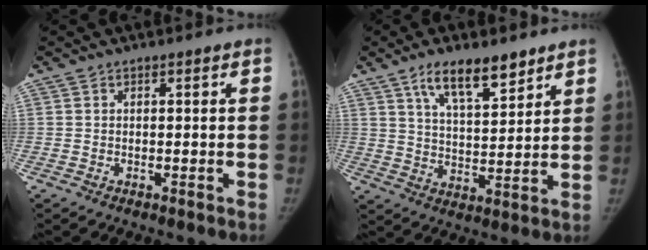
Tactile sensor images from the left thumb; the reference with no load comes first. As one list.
[{"total": 11.1, "force": [7.4, 4.0, 7.2], "torque": [-0.100, -0.041, 0.133]}]